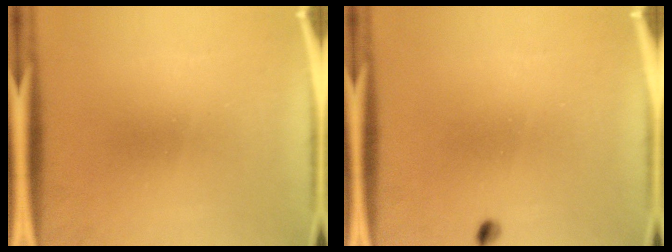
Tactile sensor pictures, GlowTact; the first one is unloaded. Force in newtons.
{"total": 1.0}